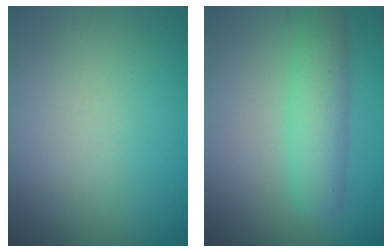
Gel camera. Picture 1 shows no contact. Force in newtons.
{"total": 3.7, "press": 3.7, "slide": 0.1}